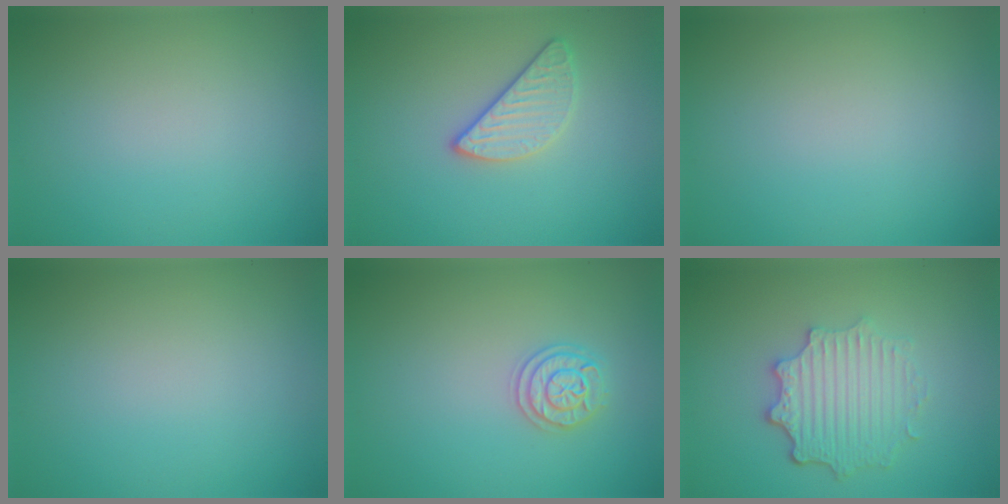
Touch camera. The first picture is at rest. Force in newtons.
{"total": 2.5, "press": 2.4, "slide": 0.8}
{"total": 0.0}
{"total": 0.0}
{"total": 2.1, "press": 2.1, "slide": 0.3}
{"total": 4.6, "press": 3.6, "slide": 2.8}